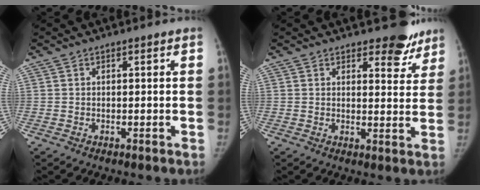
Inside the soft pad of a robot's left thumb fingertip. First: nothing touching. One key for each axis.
{"total": 6.6, "fx": 5.1, "fy": 3.0, "fz": 2.9, "tx": 0.000, "ty": -0.035, "tz": 0.062}